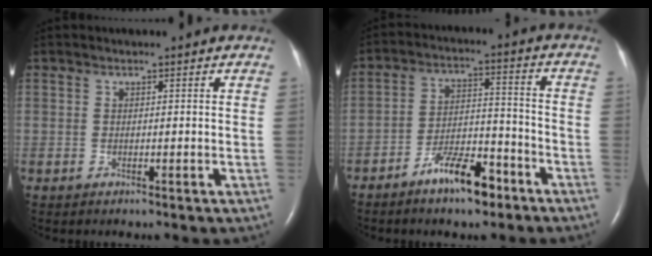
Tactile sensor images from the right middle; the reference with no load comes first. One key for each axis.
{"total": 8.5, "fx": -5.9, "fy": 2.6, "fz": 5.5, "tx": -0.101, "ty": 0.008, "tz": -0.100}